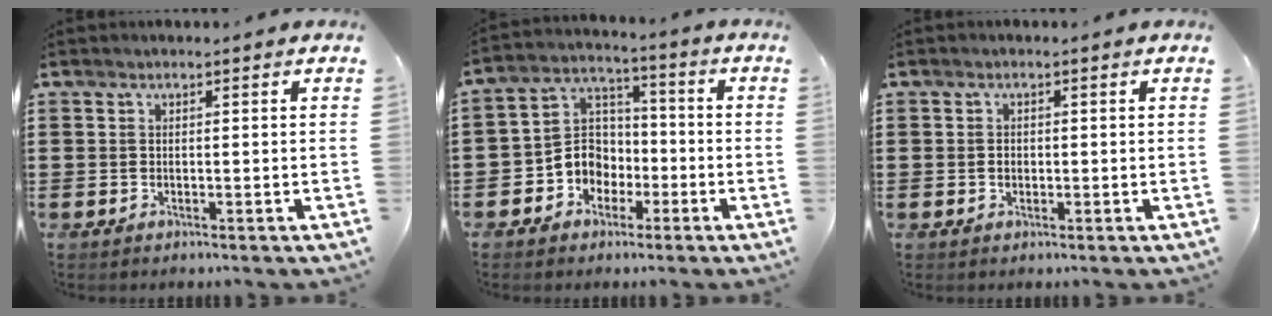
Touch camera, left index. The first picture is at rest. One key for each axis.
{"total": 6.6, "fx": -2.6, "fy": 5.8, "fz": 1.6, "tx": -0.065, "ty": 0.005, "tz": -0.057}
{"total": 1.1, "fx": 0.0, "fy": 0.8, "fz": 0.7, "tx": -0.016, "ty": 0.003, "tz": -0.001}